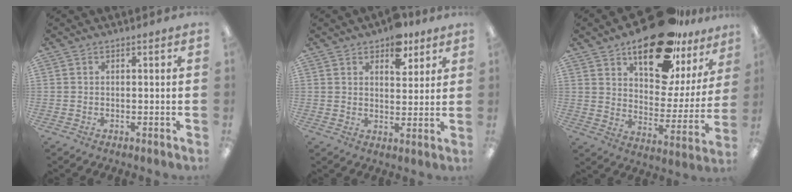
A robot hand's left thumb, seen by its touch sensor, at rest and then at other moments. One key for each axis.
{"total": 7.8, "fx": 5.3, "fy": 4.2, "fz": 3.9, "tx": -0.034, "ty": -0.028, "tz": 0.088}
{"total": 21.6, "fx": 15.8, "fy": 9.1, "fz": 11.6, "tx": -0.169, "ty": -0.105, "tz": 0.267}